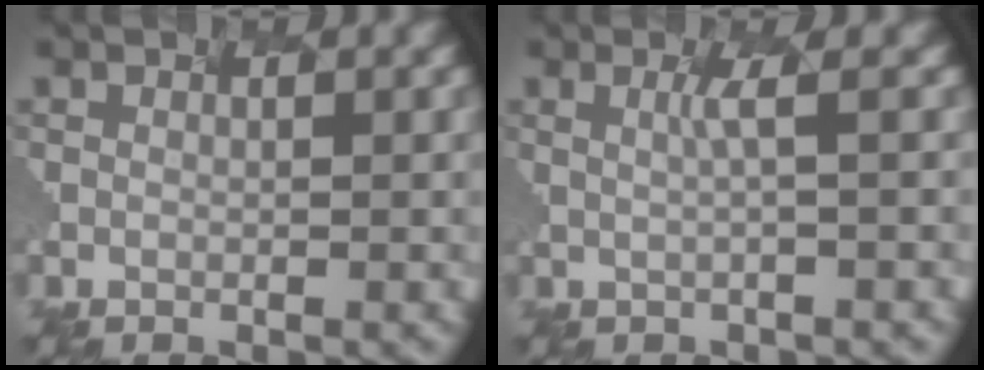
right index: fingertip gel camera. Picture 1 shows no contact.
{"total": 1.5, "force": [-1.0, -0.9, 0.8], "torque": [-0.034, -0.001, 0.017]}